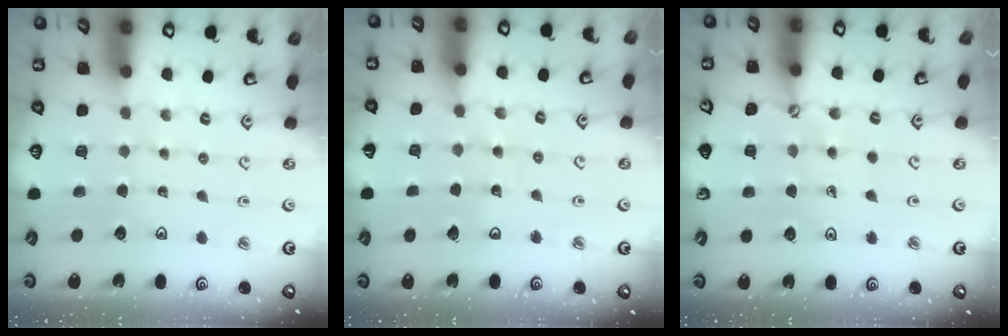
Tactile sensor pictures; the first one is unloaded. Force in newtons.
{"total": 4.2, "press": 4.2, "slide": 0.4}
{"total": 0.5, "press": 0.5, "slide": 0.1}